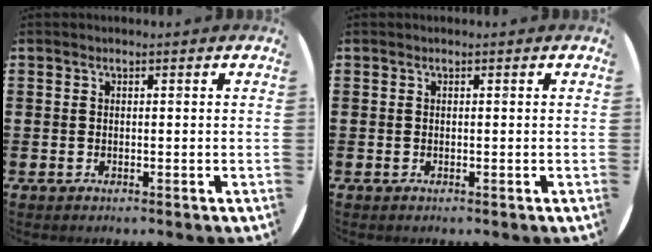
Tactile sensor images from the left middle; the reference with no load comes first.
{"total": 0.0}